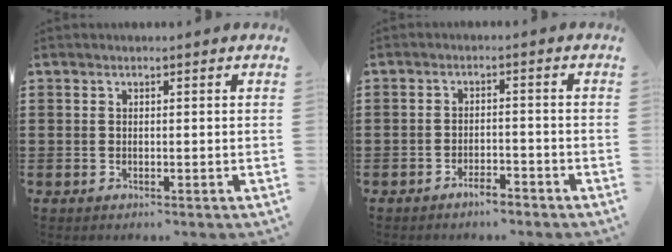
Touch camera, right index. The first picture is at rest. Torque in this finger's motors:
{"motor_torque": [1.08, 0.88, -0.48, -0.04]}